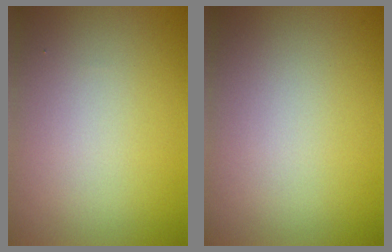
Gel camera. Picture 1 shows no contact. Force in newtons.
{"total": 0.0}